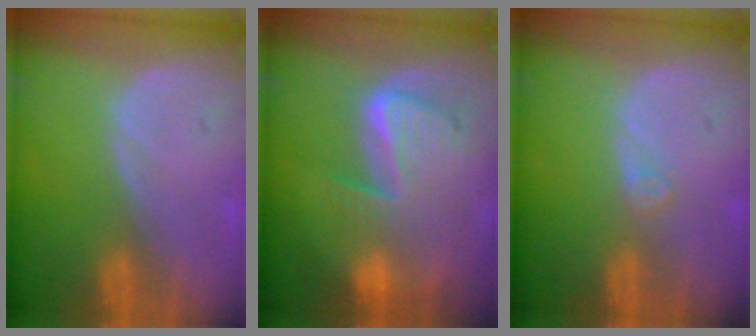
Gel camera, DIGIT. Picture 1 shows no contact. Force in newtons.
{"total": 10.1, "press": 8.7, "slide": 5.1}
{"total": 1.2, "press": 1.2, "slide": 0.3}